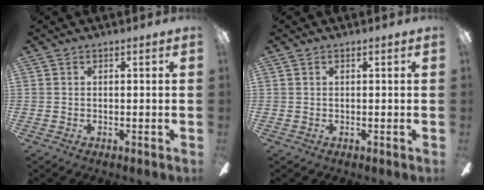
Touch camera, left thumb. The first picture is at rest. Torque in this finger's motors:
{"motor_torque": [-0.03, 0.05, -0.13, 0.02, 0.00]}